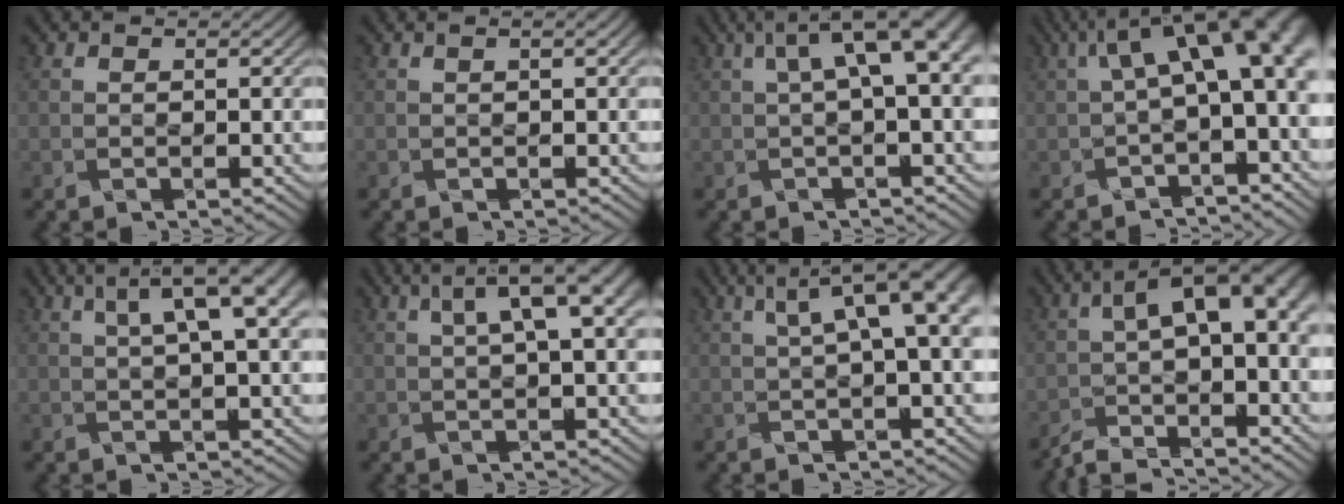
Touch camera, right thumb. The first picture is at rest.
{"total": 1.5, "force": [0.5, 0.4, 1.4], "torque": [-0.016, 0.001, -0.003]}
{"total": 7.6, "force": [1.8, 2.1, 7.1], "torque": [-0.099, 0.024, 0.030]}
{"total": 11.4, "force": [2.0, 4.3, 10.3], "torque": [-0.149, 0.014, 0.040]}
{"total": 8.1, "force": [3.0, 1.8, 7.3], "torque": [-0.089, 0.027, 0.047]}
{"total": 7.5, "force": [2.3, 1.8, 6.9], "torque": [-0.089, 0.025, 0.041]}
{"total": 8.3, "force": [2.3, 2.2, 7.7], "torque": [-0.093, 0.027, 0.038]}
{"total": 8.8, "force": [-3.2, 3.0, 7.6], "torque": [-0.119, -0.005, -0.056]}